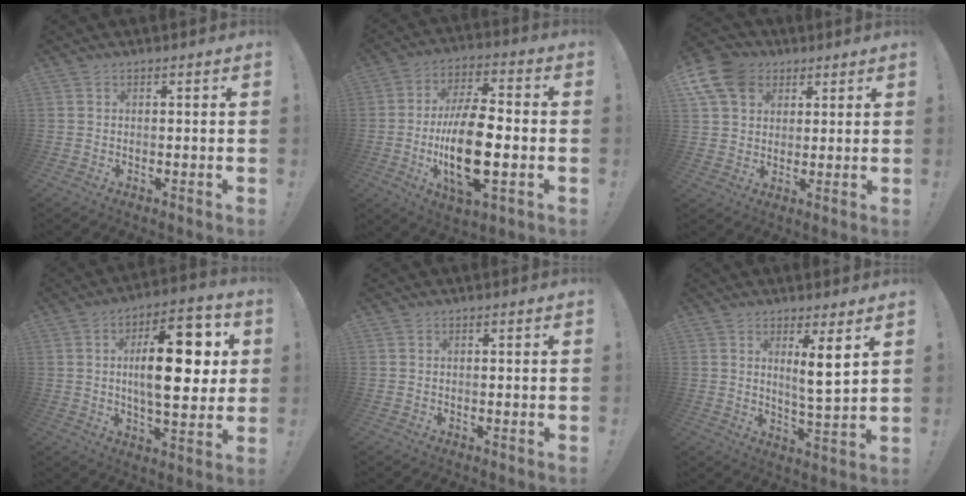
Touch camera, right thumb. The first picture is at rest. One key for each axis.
{"total": 19.0, "fx": -3.5, "fy": 7.9, "fz": 16.9, "tx": -0.322, "ty": -0.002, "tz": -0.060}
{"total": 12.3, "fx": 5.4, "fy": 9.4, "fz": 5.9, "tx": -0.117, "ty": -0.024, "tz": 0.107}
{"total": 20.8, "fx": 3.4, "fy": 8.8, "fz": 18.5, "tx": -0.282, "ty": 0.001, "tz": 0.044}
{"total": 0.0}
{"total": 7.4, "fx": 3.3, "fy": 0.4, "fz": 6.6, "tx": -0.106, "ty": -0.020, "tz": 0.049}